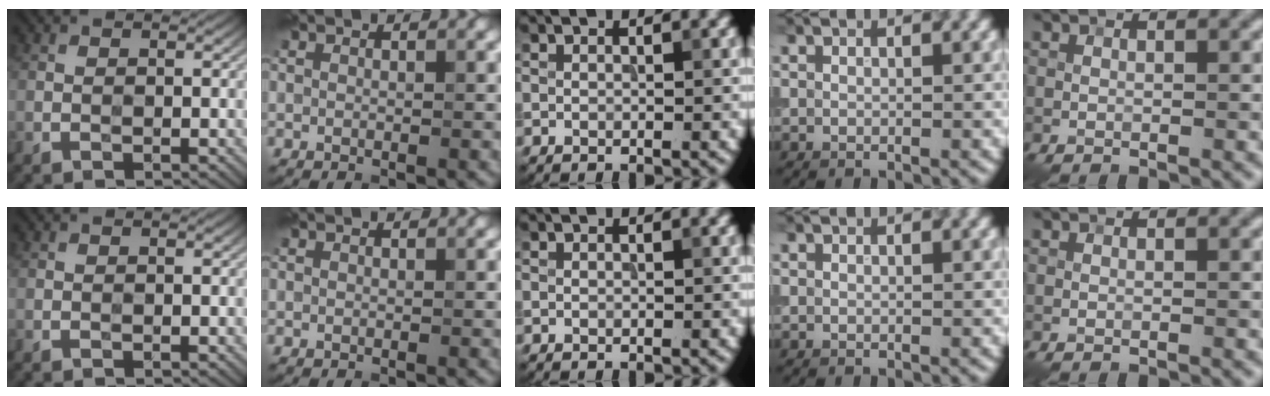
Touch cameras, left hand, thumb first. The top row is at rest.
{}